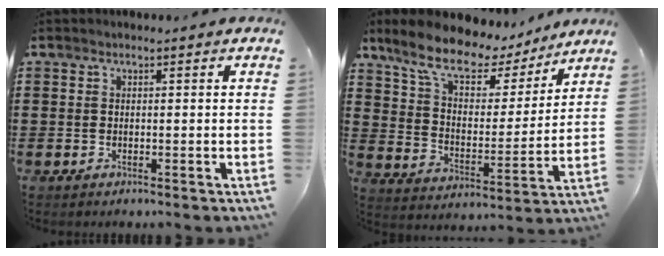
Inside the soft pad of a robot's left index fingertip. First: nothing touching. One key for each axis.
{"total": 10.4, "fx": 8.3, "fy": 3.7, "fz": 5.0, "tx": -0.126, "ty": -0.044, "tz": 0.146}